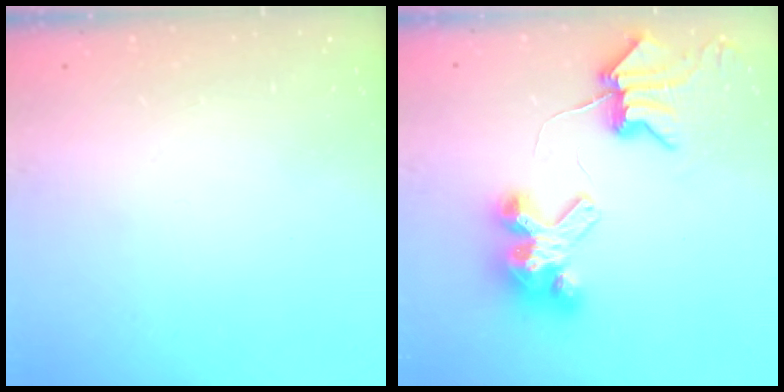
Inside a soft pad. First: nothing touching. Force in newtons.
{"total": 8.8, "press": 8.7, "slide": 1.2}